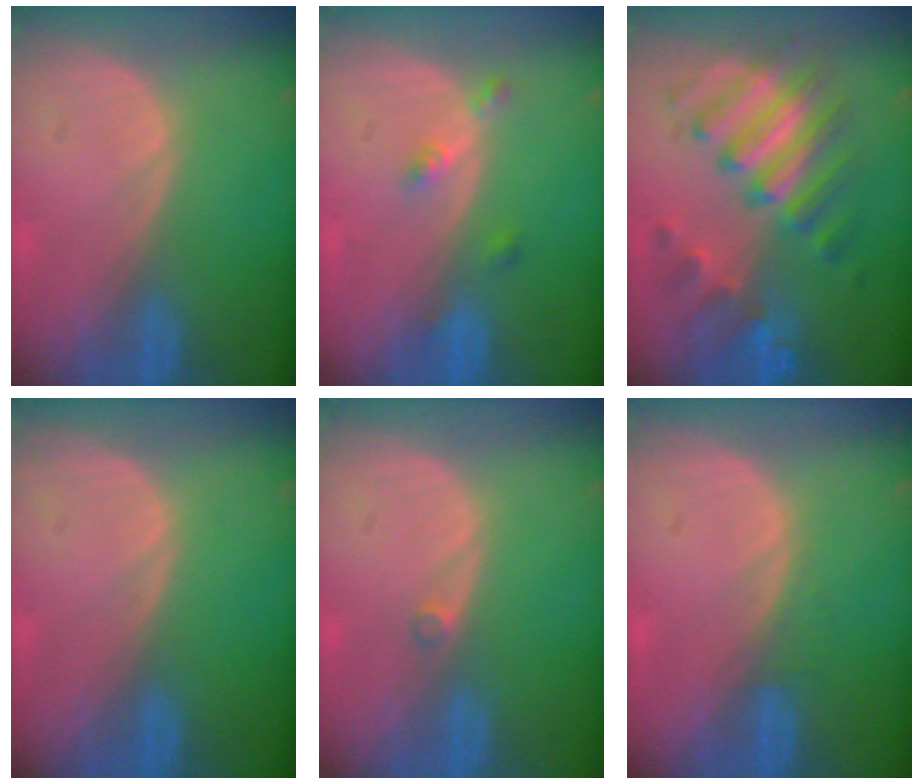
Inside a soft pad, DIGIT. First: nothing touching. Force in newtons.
{"total": 2.7, "press": 2.3, "slide": 1.5}
{"total": 9.3, "press": 9.3, "slide": 0.6}
{"total": 0.0}
{"total": 1.0, "press": 0.8, "slide": 0.5}
{"total": 1.0, "press": 0.9, "slide": 0.3}